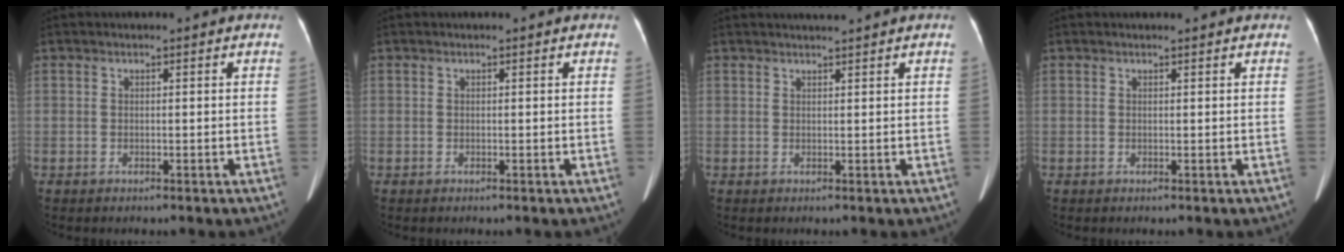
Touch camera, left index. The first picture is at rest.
{"total": 0.0}
{"total": 1.5, "force": [1.4, -0.6, 0.3], "torque": [-0.006, 0.004, 0.029]}
{"total": 1.2, "force": [1.1, 0.0, 0.3], "torque": [-0.008, 0.010, 0.017]}